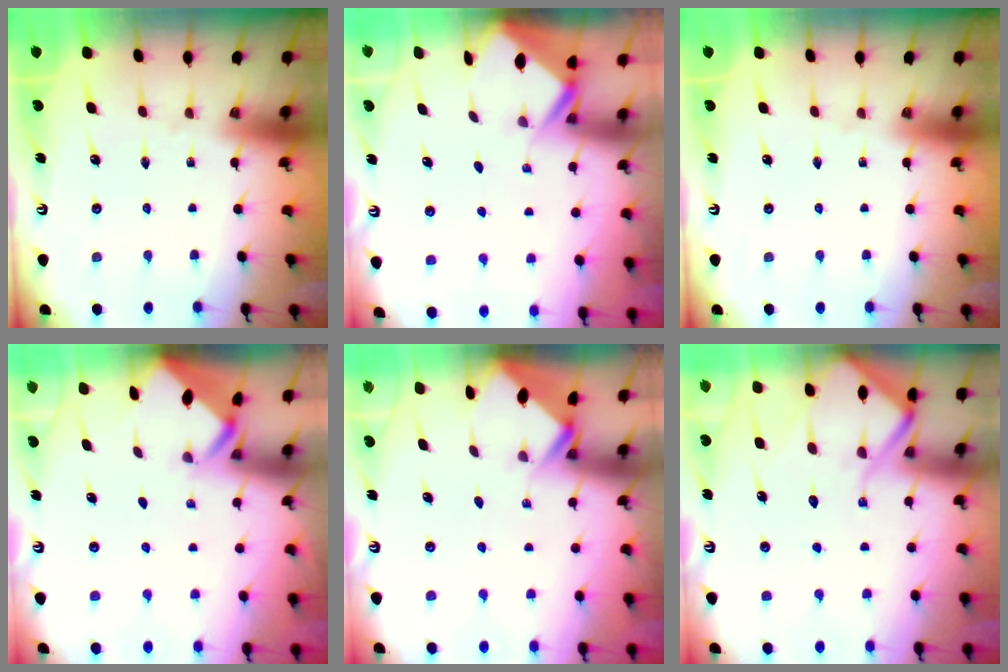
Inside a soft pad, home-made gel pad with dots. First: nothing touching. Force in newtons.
{"total": 2.4, "press": 2.4, "slide": 0.1}
{"total": 0.0}
{"total": 2.1, "press": 2.1, "slide": 0.0}
{"total": 2.8, "press": 2.8, "slide": 0.2}
{"total": 9.3, "press": 9.2, "slide": 1.0}